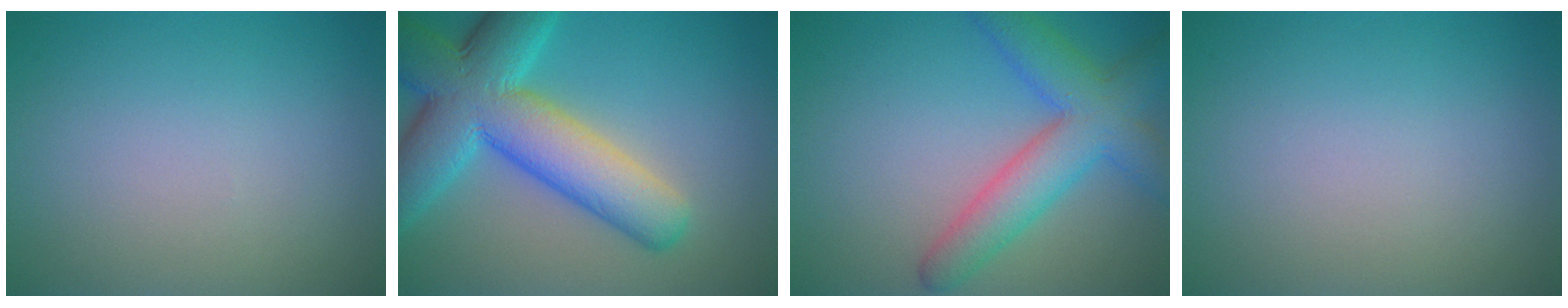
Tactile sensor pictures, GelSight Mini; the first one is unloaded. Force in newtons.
{"total": 11.1, "press": 11.1, "slide": 0.5}
{"total": 6.6, "press": 6.5, "slide": 0.3}
{"total": 0.0}